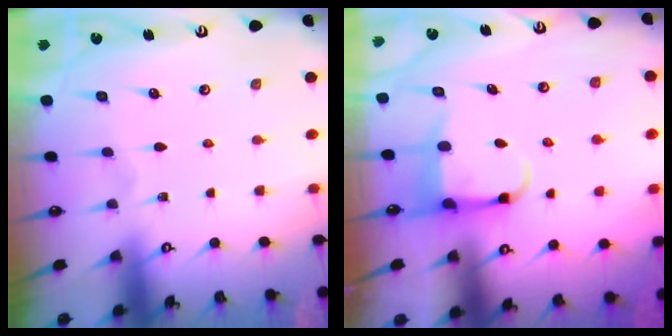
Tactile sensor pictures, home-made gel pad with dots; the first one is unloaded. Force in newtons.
{"total": 4.3, "press": 4.2, "slide": 0.7}